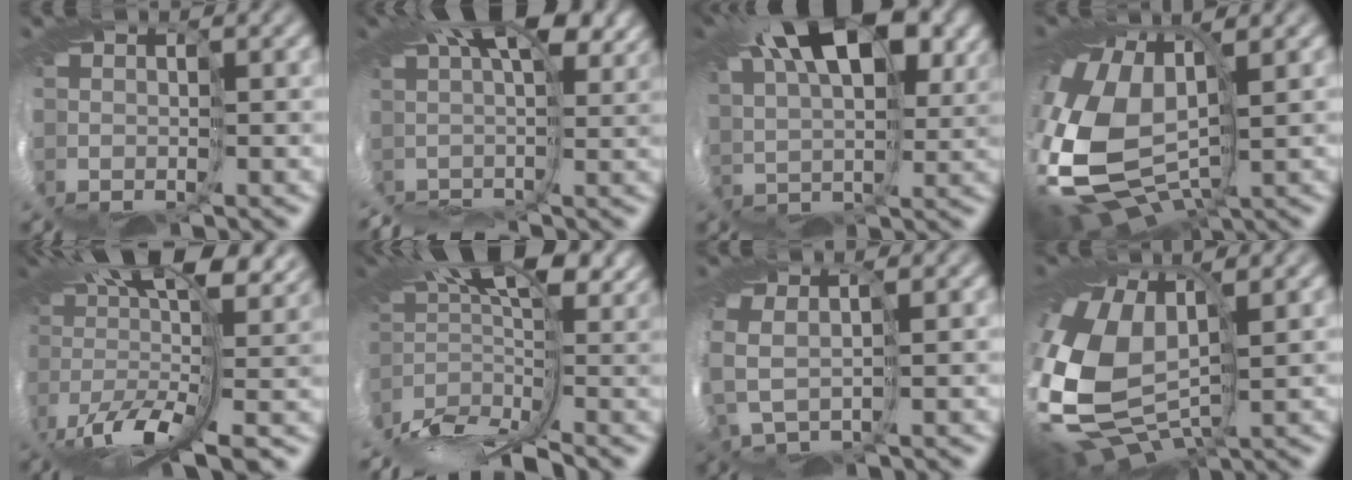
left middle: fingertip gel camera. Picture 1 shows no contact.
{"total": 7.9, "force": [2.5, 3.1, 6.8], "torque": [-0.071, 0.029, 0.036]}
{"total": 11.6, "force": [6.2, 5.4, 8.2], "torque": [-0.134, 0.048, 0.085]}
{"total": 12.1, "force": [-1.1, 7.9, 9.0], "torque": [-0.252, -0.019, -0.008]}
{"total": 11.8, "force": [1.7, 5.0, 10.6], "torque": [-0.199, -0.014, 0.042]}
{"total": 8.7, "force": [-3.4, 2.4, 7.7], "torque": [-0.142, 0.011, -0.063]}
{"total": 2.1, "force": [-0.1, 1.2, 1.6], "torque": [-0.090, -0.004, -0.004]}
{"total": 10.4, "force": [-0.5, 7.1, 7.6], "torque": [-0.225, -0.004, -0.010]}